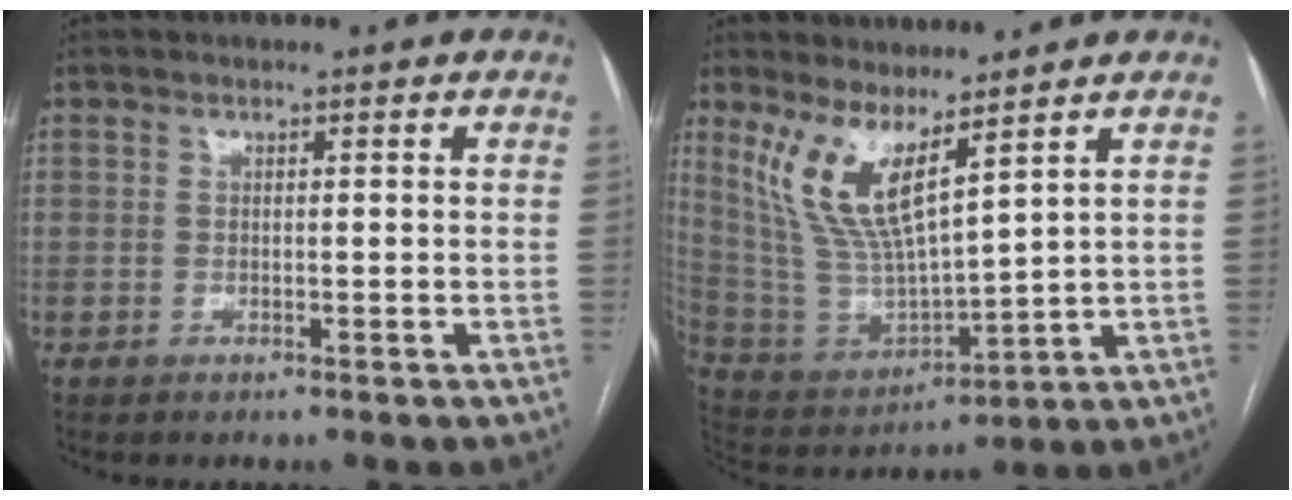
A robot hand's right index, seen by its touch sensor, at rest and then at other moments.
{"total": 11.5, "force": [6.7, 2.4, 9.1], "torque": [-0.205, -0.010, 0.151]}